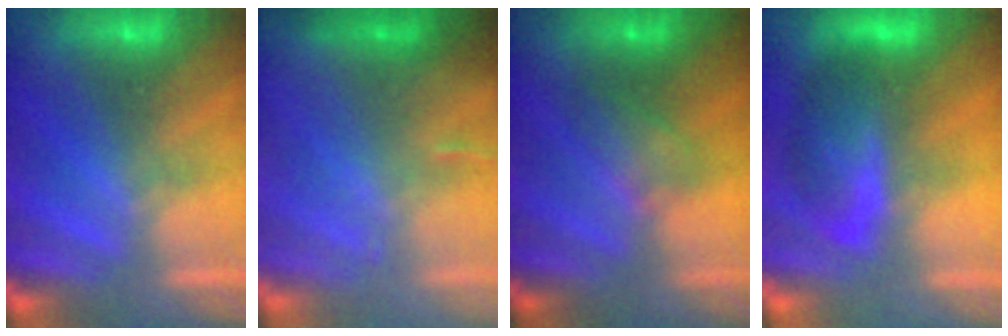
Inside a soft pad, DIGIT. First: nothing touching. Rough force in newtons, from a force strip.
{"total": 2.7}
{"total": 2.3}
{"total": 7.8}